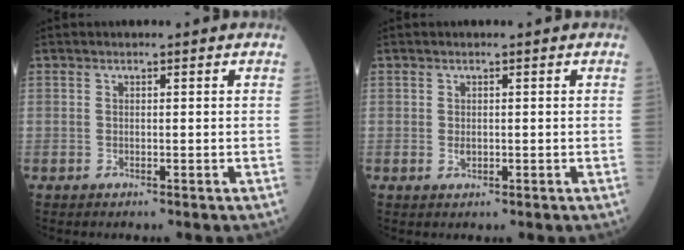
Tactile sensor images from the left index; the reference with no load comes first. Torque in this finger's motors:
{"motor_torque": [0.03, 0.01, 0.01, 0.00]}